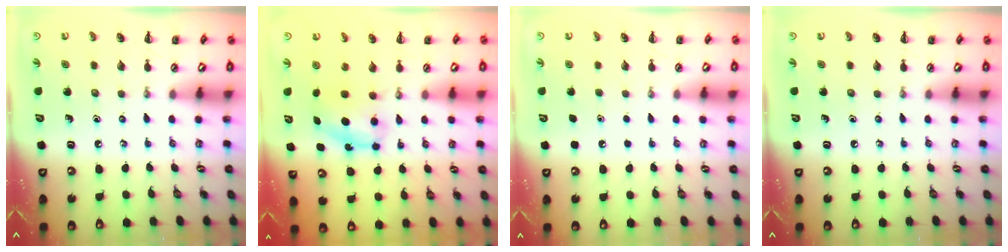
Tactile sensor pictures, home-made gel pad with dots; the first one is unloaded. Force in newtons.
{"total": 5.9, "press": 5.8, "slide": 0.9}
{"total": 1.7, "press": 1.7, "slide": 0.1}
{"total": 0.0}